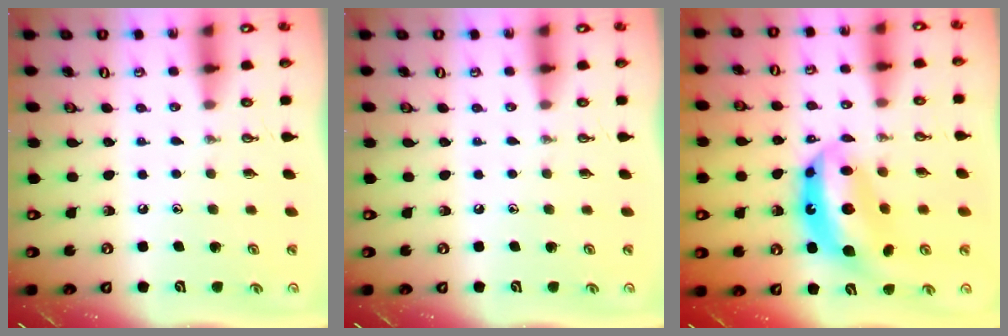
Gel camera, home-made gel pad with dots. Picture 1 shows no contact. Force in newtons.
{"total": 0.0}
{"total": 13.6, "press": 13.6, "slide": 1.1}